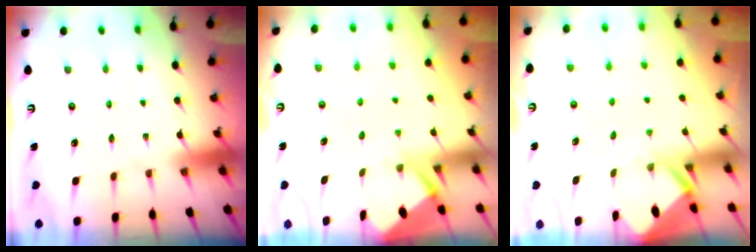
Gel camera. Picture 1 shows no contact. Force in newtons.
{"total": 2.8, "press": 2.8, "slide": 0.4}
{"total": 3.0, "press": 3.0, "slide": 0.1}